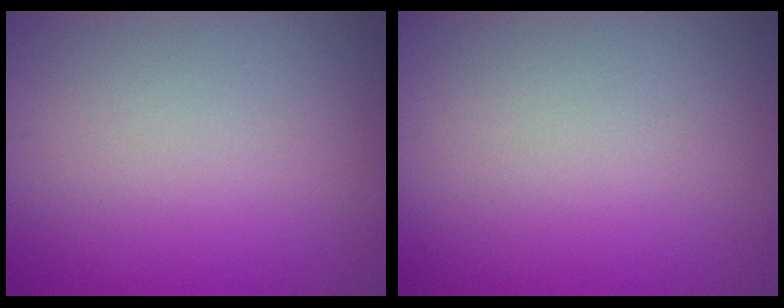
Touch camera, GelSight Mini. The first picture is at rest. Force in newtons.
{"total": 0.0}